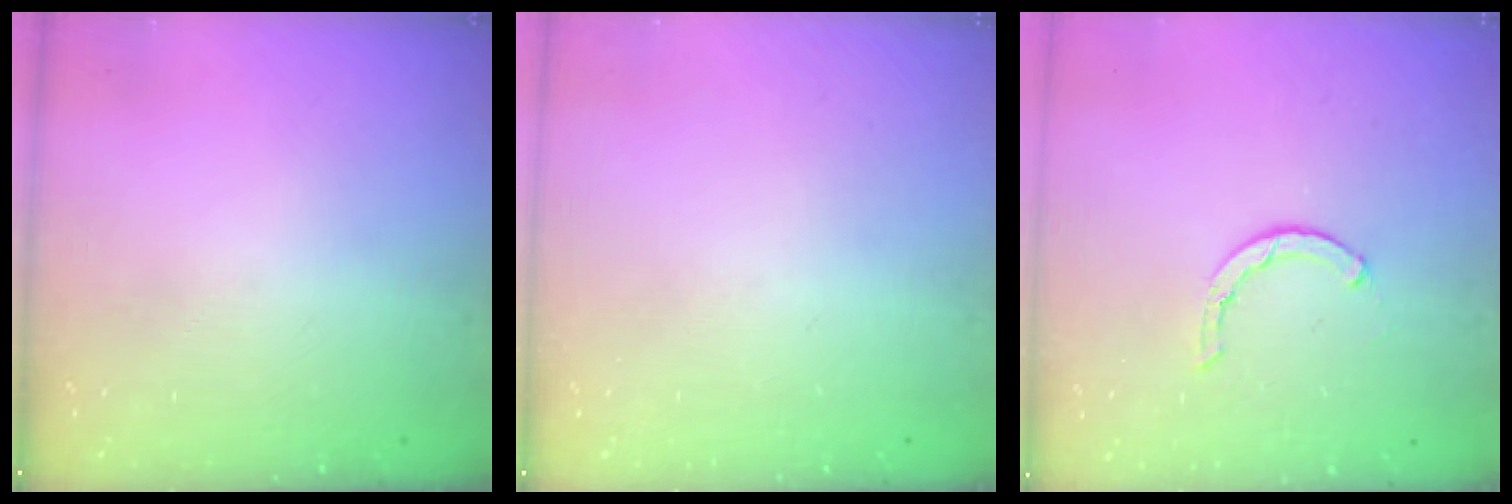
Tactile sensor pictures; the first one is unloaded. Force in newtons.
{"total": 0.0}
{"total": 1.7, "press": 1.6, "slide": 0.3}